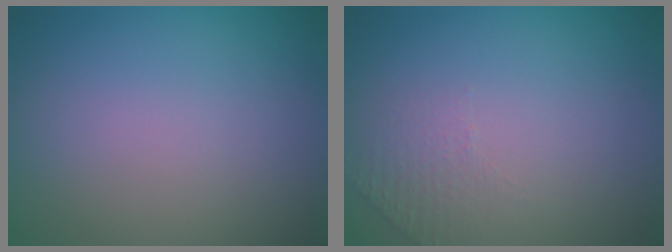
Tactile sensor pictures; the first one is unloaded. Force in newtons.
{"total": 1.2, "press": 0.7, "slide": 0.9}